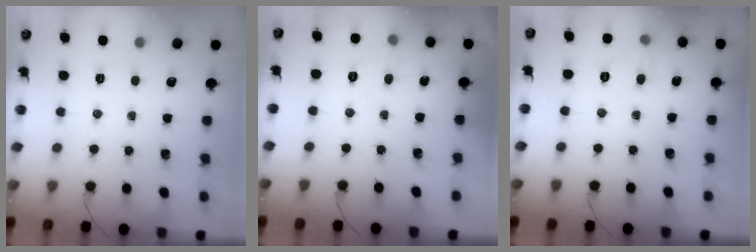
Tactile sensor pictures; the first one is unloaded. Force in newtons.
{"total": 6.5, "press": 6.4, "slide": 1.4}
{"total": 6.9, "press": 6.8, "slide": 1.4}